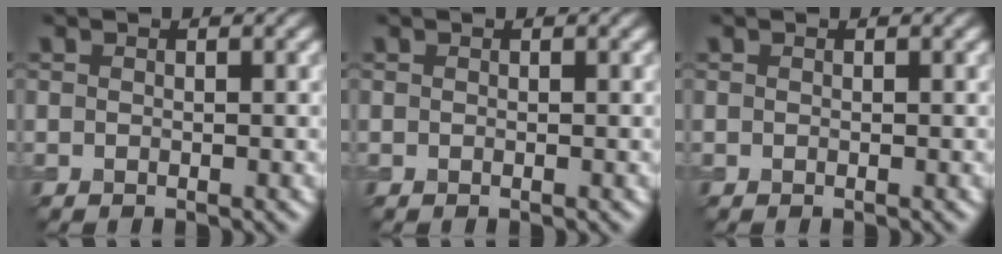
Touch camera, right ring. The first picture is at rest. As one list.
[{"total": 0.0}, {"total": 0.0}]